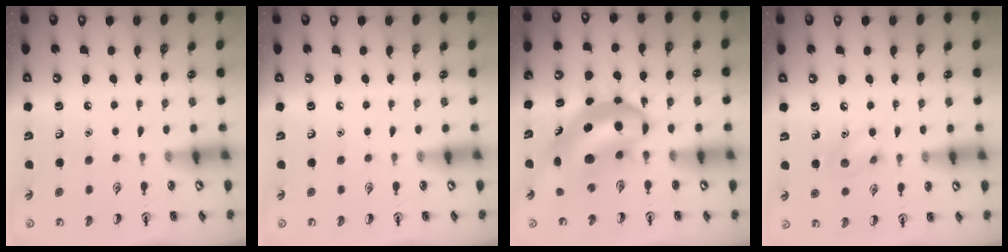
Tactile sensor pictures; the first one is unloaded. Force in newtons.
{"total": 0.0}
{"total": 9.5, "press": 9.2, "slide": 2.6}
{"total": 6.8, "press": 6.7, "slide": 1.4}